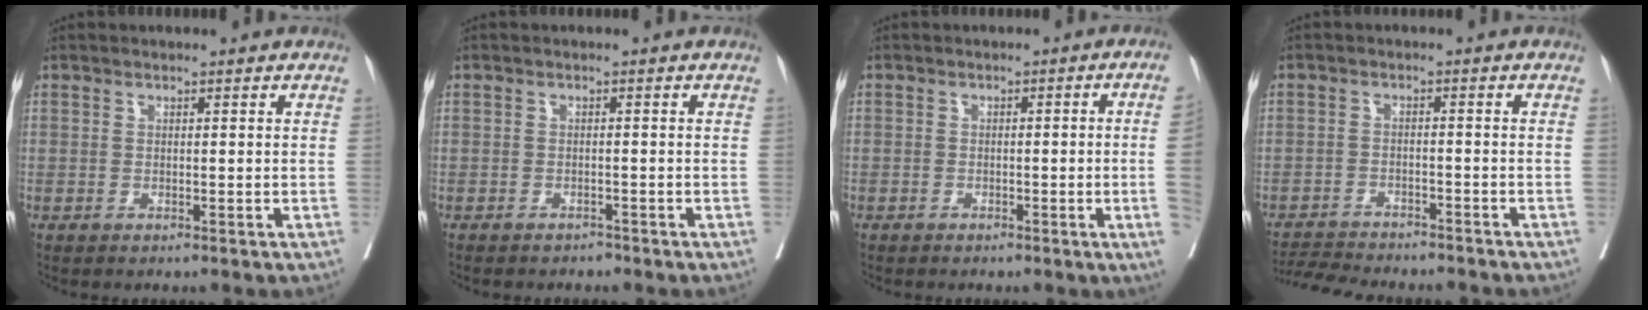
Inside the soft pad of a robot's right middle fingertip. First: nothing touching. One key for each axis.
{"total": 1.9, "fx": -1.7, "fy": 0.6, "fz": 0.2, "tx": -0.002, "ty": -0.001, "tz": -0.026}
{"total": 5.3, "fx": -1.0, "fy": -1.5, "fz": 5.0, "tx": -0.059, "ty": -0.005, "tz": -0.012}
{"total": 9.9, "fx": -9.4, "fy": 1.1, "fz": 2.7, "tx": -0.042, "ty": -0.001, "tz": -0.141}